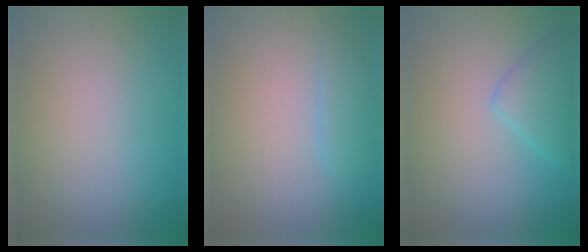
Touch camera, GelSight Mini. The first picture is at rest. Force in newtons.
{"total": 1.8, "press": 1.8, "slide": 0.2}
{"total": 3.2, "press": 3.2, "slide": 0.2}